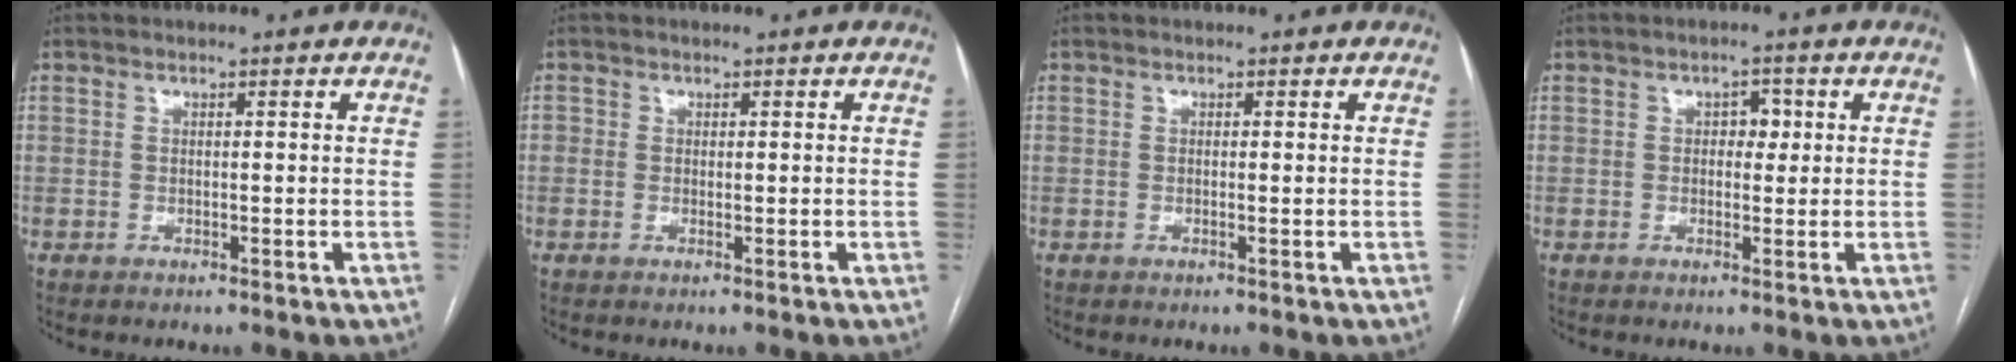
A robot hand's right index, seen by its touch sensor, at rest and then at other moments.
{"total": 1.3, "force": [0.0, 1.2, 0.6], "torque": [-0.011, 0.003, 0.000]}
{"total": 0.0}
{"total": 2.4, "force": [0.4, 1.5, 1.7], "torque": [-0.019, 0.011, 0.003]}